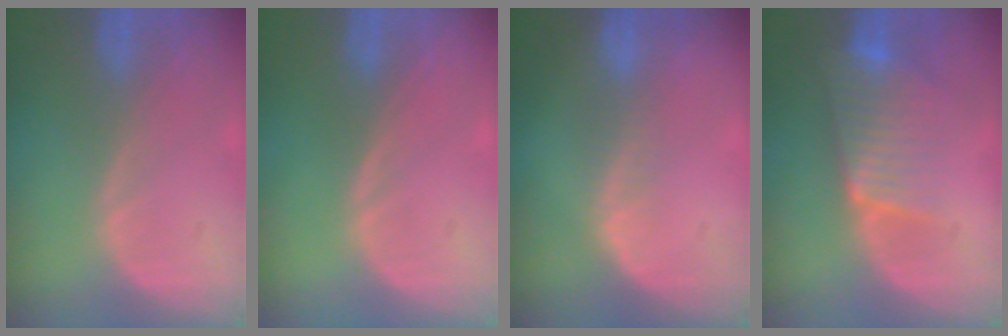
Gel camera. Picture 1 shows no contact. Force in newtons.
{"total": 0.0}
{"total": 2.3, "press": 1.6, "slide": 1.6}
{"total": 6.9, "press": 6.2, "slide": 2.9}